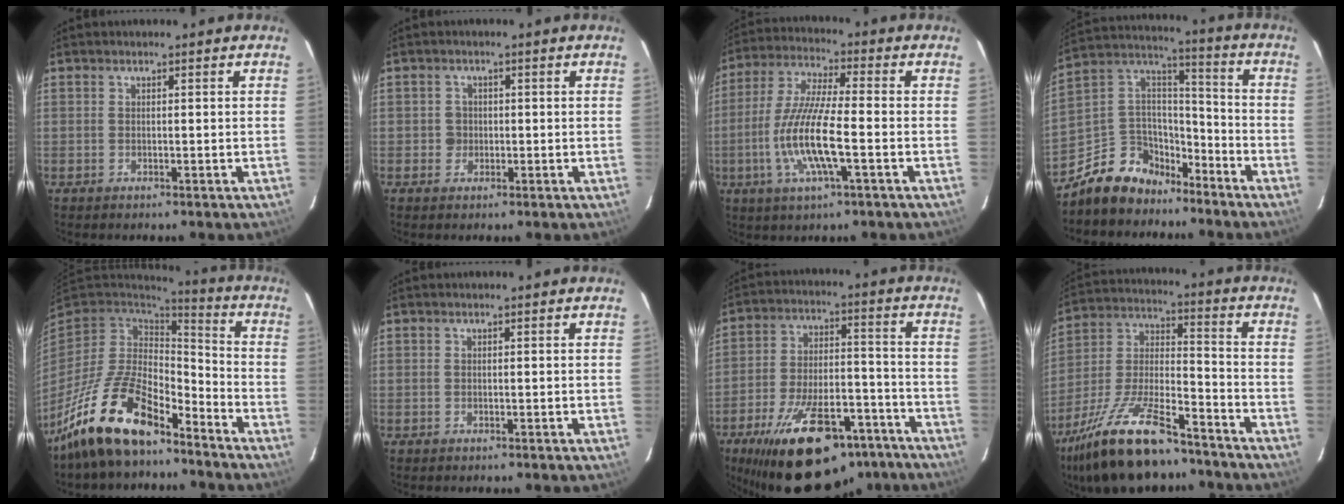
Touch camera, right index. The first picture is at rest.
{"total": 2.1, "force": [-0.3, 2.1, 0.2], "torque": [-0.001, 0.005, -0.003]}
{"total": 13.5, "force": [-3.6, 2.2, 12.8], "torque": [-0.263, -0.007, -0.070]}
{"total": 13.6, "force": [-9.8, 8.7, 3.6], "torque": [-0.095, 0.063, -0.165]}
{"total": 17.8, "force": [-12.6, 6.8, 10.6], "torque": [-0.224, -0.015, -0.233]}
{"total": 0.0}
{"total": 26.4, "force": [-18.9, 10.8, 14.8], "torque": [-0.259, 0.000, -0.268]}
{"total": 21.7, "force": [-16.1, 6.8, 12.9], "torque": [-0.261, -0.012, -0.276]}